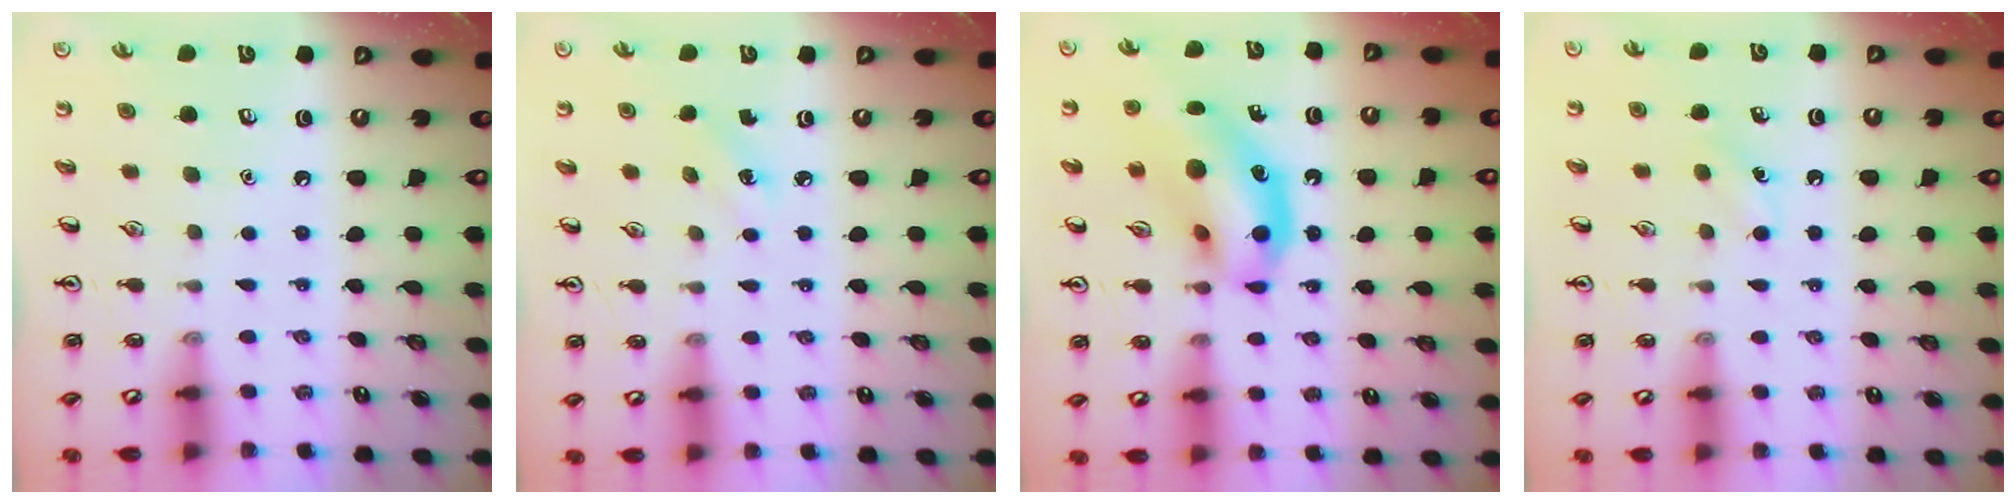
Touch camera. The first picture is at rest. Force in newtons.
{"total": 2.4, "press": 2.3, "slide": 0.9}
{"total": 14.2, "press": 13.5, "slide": 4.2}
{"total": 4.8, "press": 4.5, "slide": 1.5}